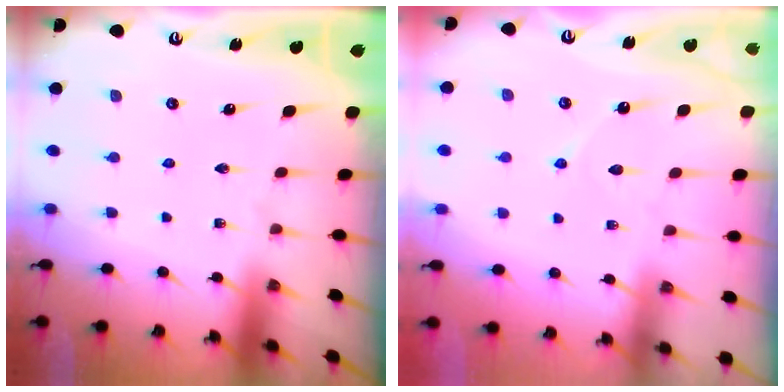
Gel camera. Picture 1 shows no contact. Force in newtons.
{"total": 3.6, "press": 3.6, "slide": 0.5}